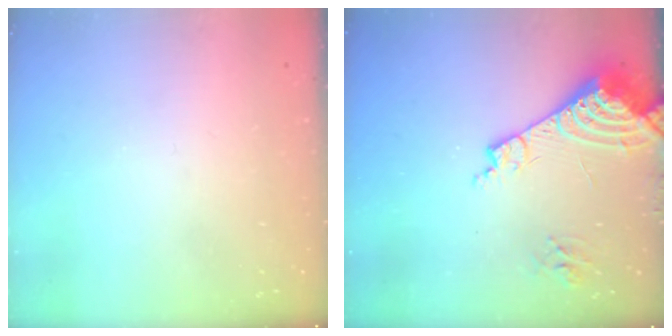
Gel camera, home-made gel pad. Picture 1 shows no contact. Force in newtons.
{"total": 13.2, "press": 13.1, "slide": 1.7}